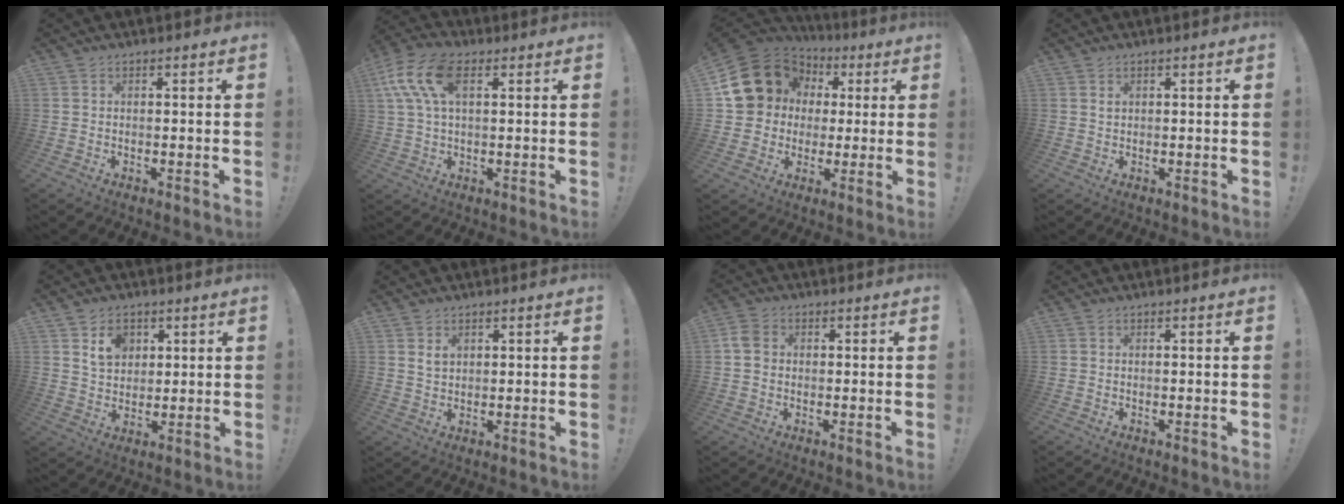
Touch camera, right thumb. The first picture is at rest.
{"total": 13.4, "force": [4.7, 7.4, 10.1], "torque": [-0.204, 0.003, 0.090]}
{"total": 18.2, "force": [5.3, 15.7, 7.6], "torque": [-0.119, -0.015, 0.130]}
{"total": 0.8, "force": [0.5, 0.5, 0.4], "torque": [0.005, -0.007, 0.007]}
{"total": 8.7, "force": [4.2, 6.8, 3.4], "torque": [-0.042, -0.018, 0.081]}
{"total": 2.7, "force": [1.5, 1.7, 1.5], "torque": [-0.018, -0.005, 0.026]}
{"total": 6.4, "force": [0.8, 5.2, 3.7], "torque": [-0.077, 0.013, 0.017]}
{"total": 0.0}